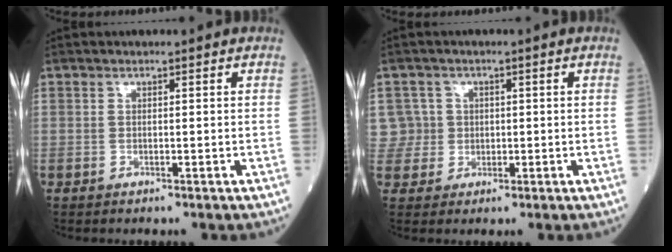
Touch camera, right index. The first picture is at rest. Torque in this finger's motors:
{"motor_torque": [0.44, -0.04, 0.22, 0.09]}